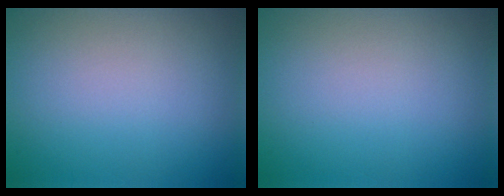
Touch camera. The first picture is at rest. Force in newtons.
{"total": 0.0}